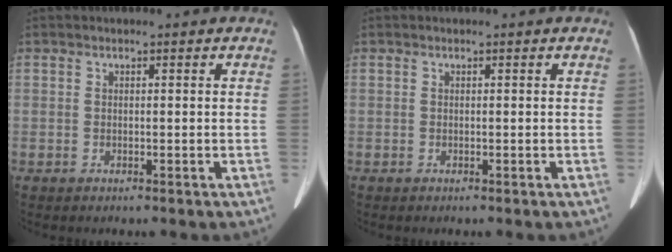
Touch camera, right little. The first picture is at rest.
{"total": 0.0}